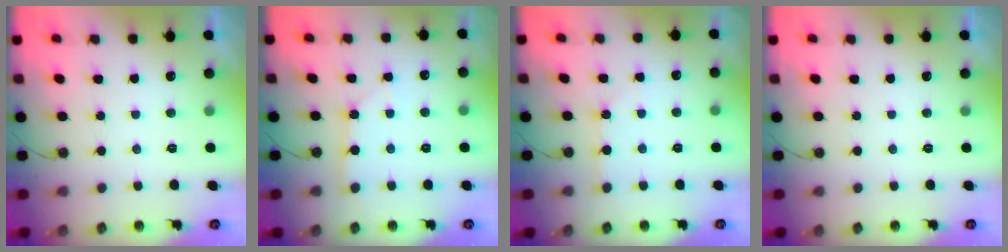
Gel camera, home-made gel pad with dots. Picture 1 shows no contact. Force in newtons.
{"total": 1.9, "press": 1.9, "slide": 0.3}
{"total": 2.0, "press": 2.0, "slide": 0.2}
{"total": 0.0}